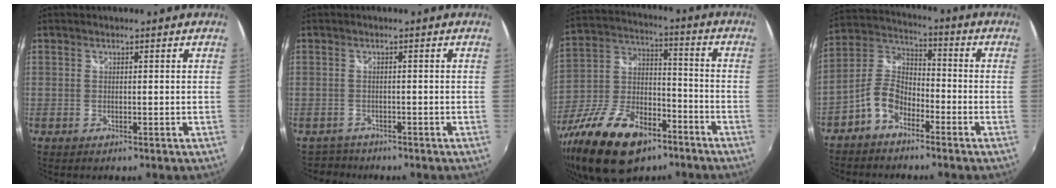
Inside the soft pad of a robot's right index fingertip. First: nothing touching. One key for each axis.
{"total": 2.5, "fx": -2.1, "fy": 1.3, "fz": -0.4, "tx": -0.001, "ty": 0.000, "tz": -0.037}
{"total": 22.4, "fx": -13.6, "fy": 11.2, "fz": 13.8, "tx": -0.292, "ty": -0.016, "tz": -0.232}
{"total": 7.9, "fx": -4.9, "fy": 4.3, "fz": 4.4, "tx": -0.104, "ty": 0.021, "tz": -0.102}